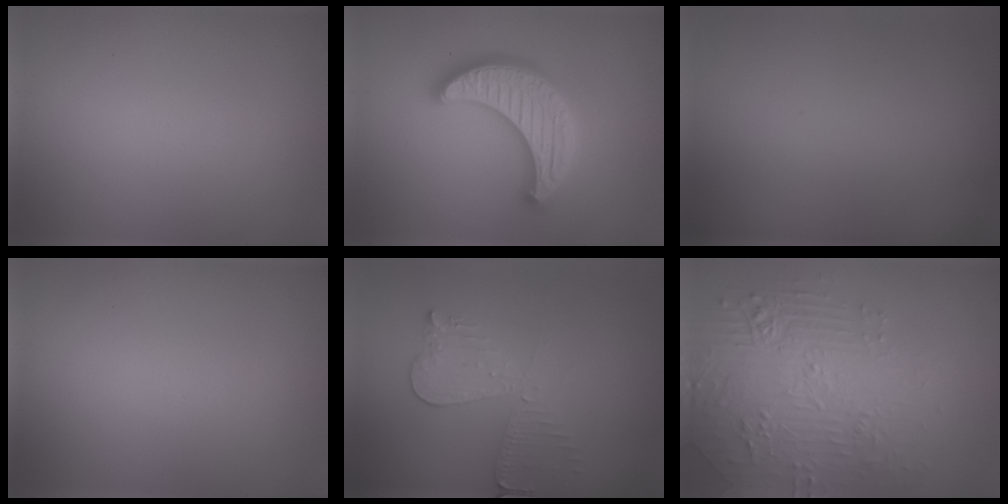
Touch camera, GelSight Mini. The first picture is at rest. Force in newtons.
{"total": 5.3, "press": 5.2, "slide": 0.9}
{"total": 0.0}
{"total": 0.0}
{"total": 3.0, "press": 2.7, "slide": 1.4}
{"total": 4.5, "press": 4.1, "slide": 1.8}